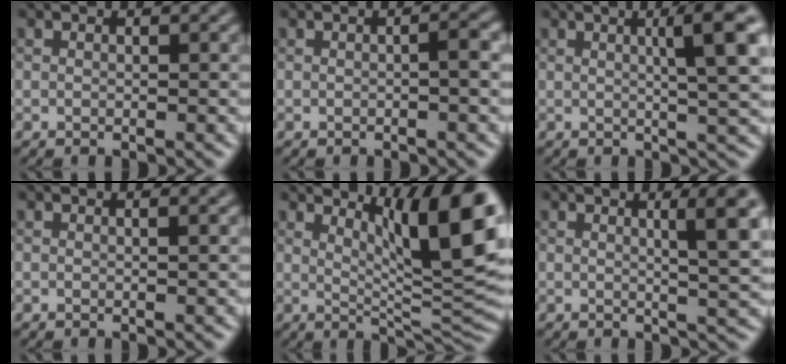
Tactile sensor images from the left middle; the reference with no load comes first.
{"total": 1.7, "force": [-0.2, 0.3, 1.6], "torque": [-0.023, 0.006, -0.004]}
{"total": 6.4, "force": [1.6, 1.1, 6.1], "torque": [-0.073, 0.011, 0.024]}
{"total": 0.8, "force": [0.3, 0.2, 0.7], "torque": [-0.005, 0.004, 0.002]}
{"total": 10.9, "force": [4.1, 2.6, 9.7], "torque": [-0.125, 0.002, 0.069]}
{"total": 4.9, "force": [1.4, 0.9, 4.6], "torque": [-0.055, 0.005, 0.020]}